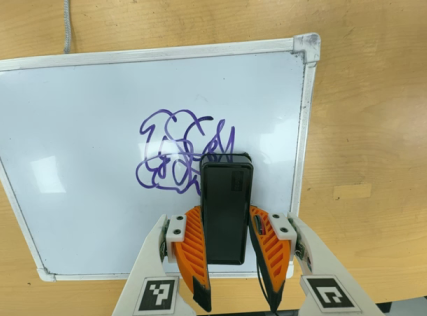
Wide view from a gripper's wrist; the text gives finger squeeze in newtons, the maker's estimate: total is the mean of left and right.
{"total": 4.0, "left": 2.6, "right": 5.3}